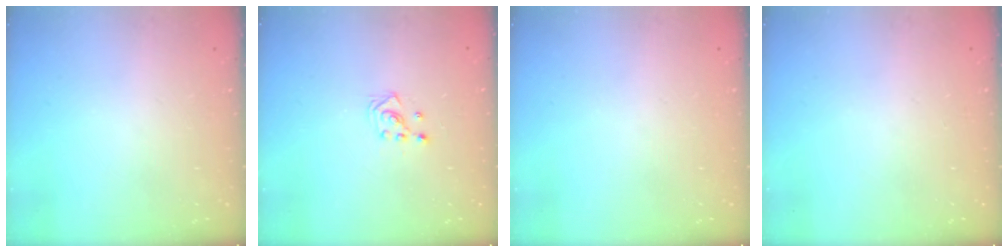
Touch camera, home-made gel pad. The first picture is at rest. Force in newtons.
{"total": 2.9, "press": 2.9, "slide": 0.4}
{"total": 0.0}
{"total": 0.0}